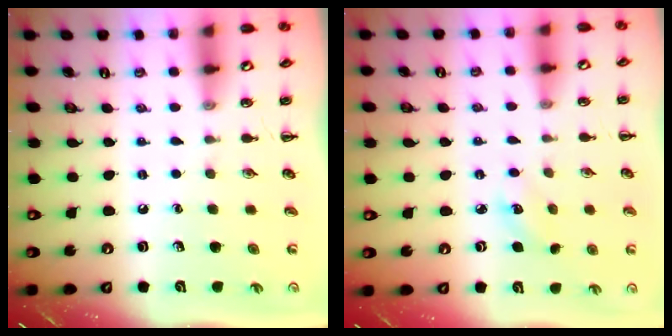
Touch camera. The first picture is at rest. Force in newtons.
{"total": 3.9, "press": 3.8, "slide": 1.0}